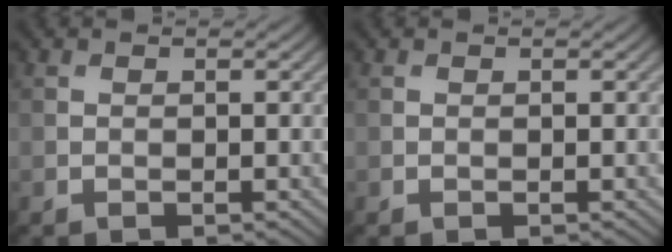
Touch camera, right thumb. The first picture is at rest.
{"total": 0.0}